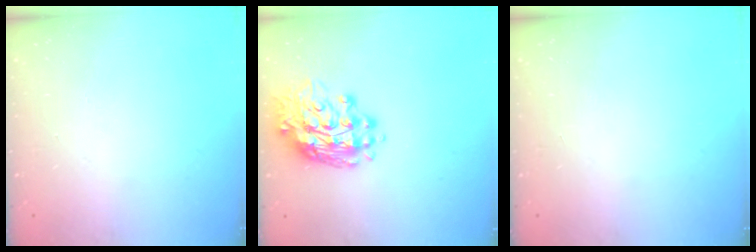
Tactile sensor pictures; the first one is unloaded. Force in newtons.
{"total": 15.0, "press": 14.9, "slide": 1.4}
{"total": 0.0}